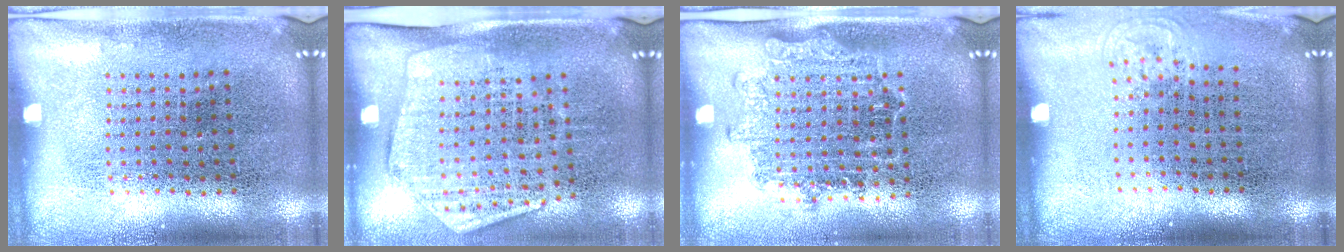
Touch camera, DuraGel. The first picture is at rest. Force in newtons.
{"total": 1.9, "press": 1.6, "slide": 1.0}
{"total": 1.3, "press": 1.1, "slide": 0.8}
{"total": 0.6, "press": 0.5, "slide": 0.3}